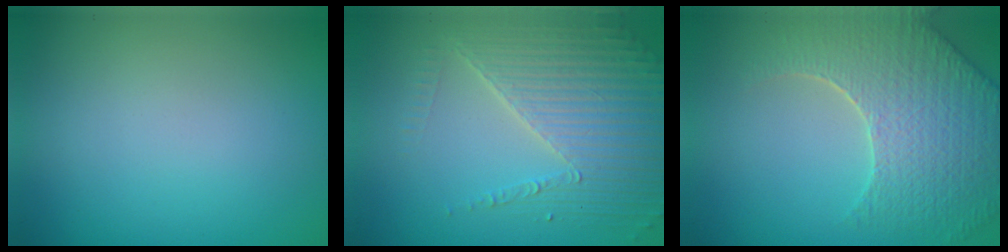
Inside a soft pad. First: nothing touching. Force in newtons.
{"total": 5.4, "press": 4.4, "slide": 3.2}
{"total": 7.5, "press": 5.7, "slide": 4.9}